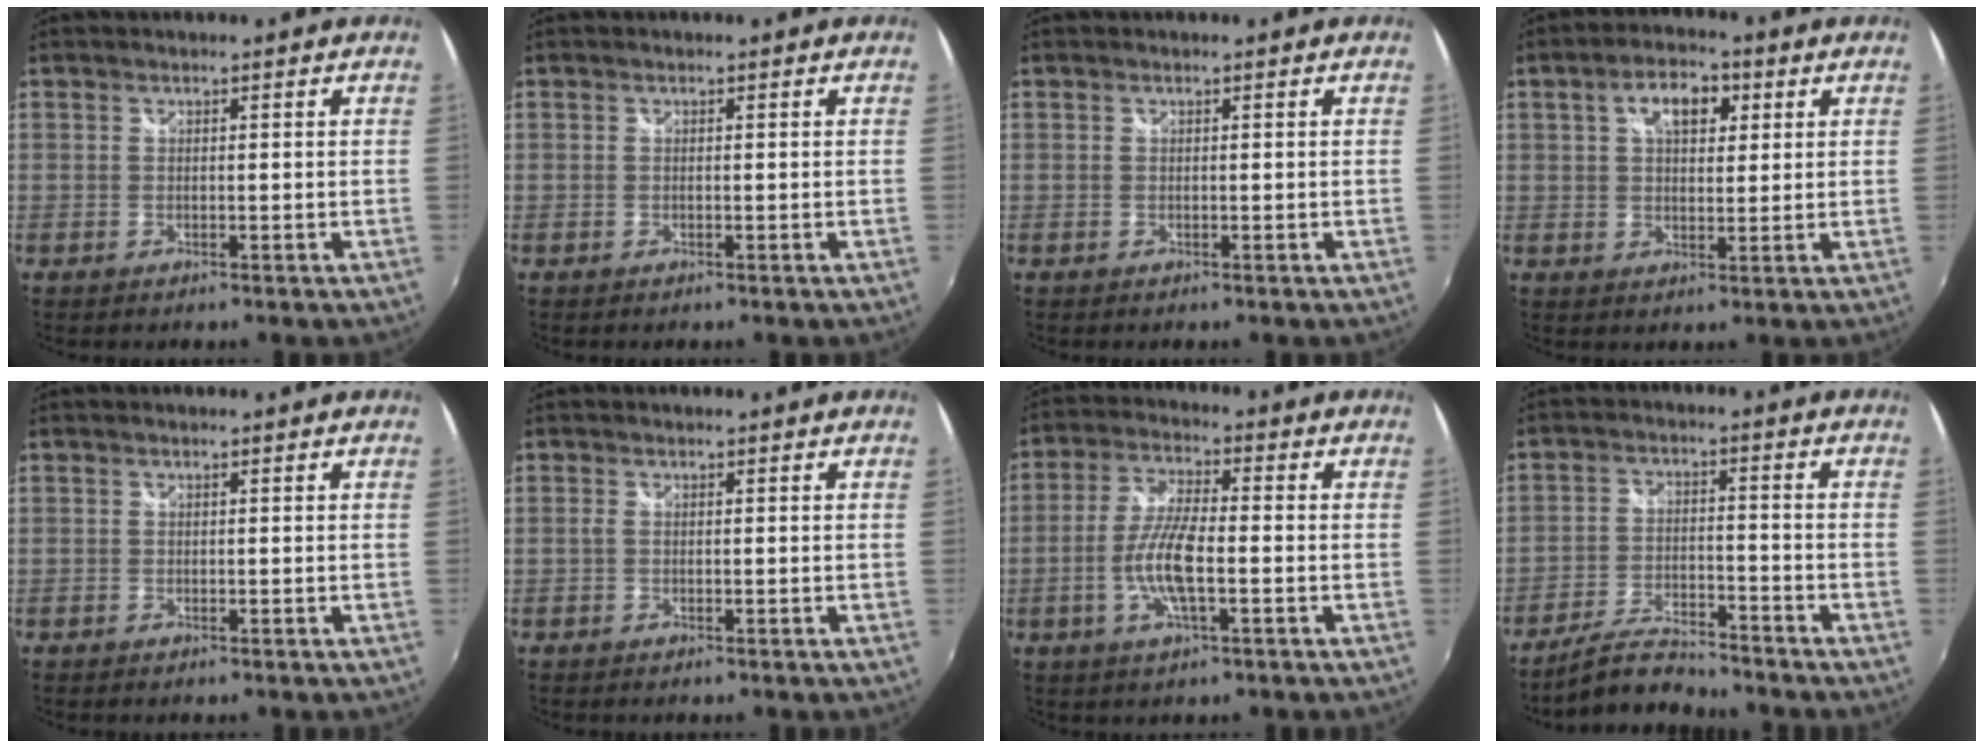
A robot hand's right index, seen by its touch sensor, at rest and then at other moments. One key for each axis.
{"total": 0.0}
{"total": 0.0}
{"total": 7.2, "fx": 2.7, "fy": 4.1, "fz": 5.3, "tx": -0.089, "ty": 0.022, "tz": 0.044}
{"total": 0.0}
{"total": 0.6, "fx": 0.0, "fy": 0.2, "fz": 0.6, "tx": -0.013, "ty": 0.002, "tz": -0.003}
{"total": 8.8, "fx": -2.3, "fy": 2.1, "fz": 8.3, "tx": -0.171, "ty": 0.000, "tz": -0.048}
{"total": 7.9, "fx": -7.4, "fy": 1.4, "fz": 2.5, "tx": -0.067, "ty": 0.005, "tz": -0.131}